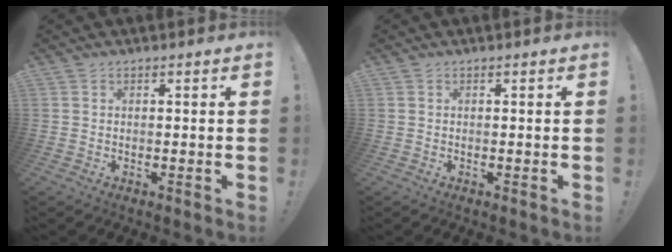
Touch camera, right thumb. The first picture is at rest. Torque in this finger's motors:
{"motor_torque": [0.00, 0.00, 0.02, -0.02, 0.01]}